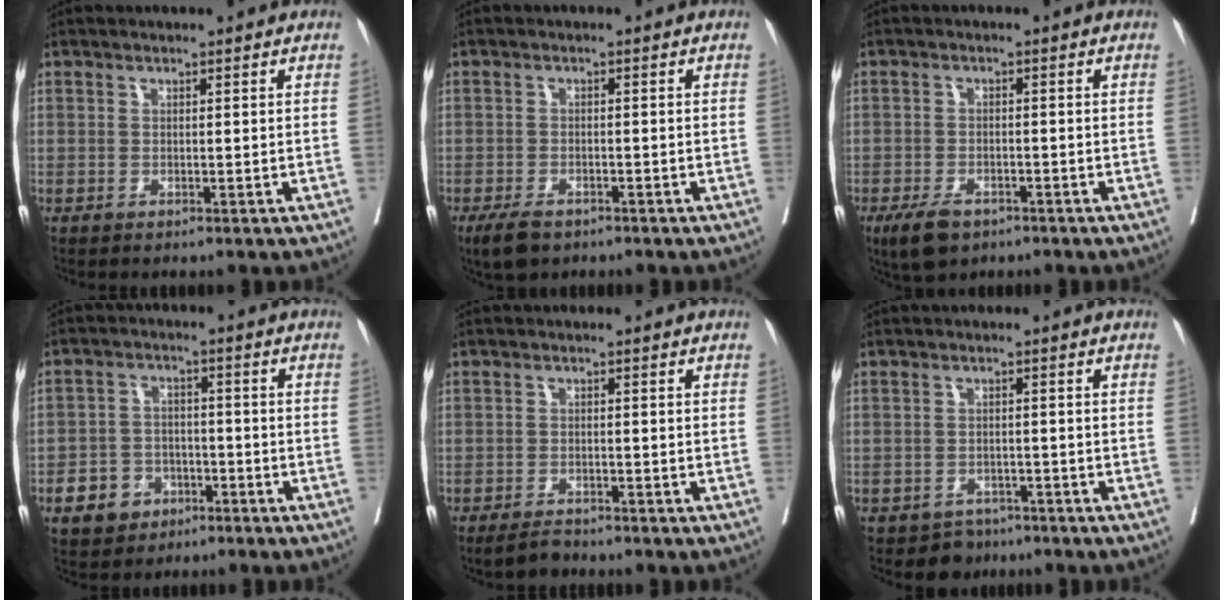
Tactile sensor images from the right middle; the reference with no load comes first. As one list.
[{"total": 4.1, "force": [-2.9, 1.9, 2.1], "torque": [-0.042, -0.006, -0.046]}, {"total": 4.9, "force": [-3.3, 2.4, 2.7], "torque": [-0.054, -0.005, -0.051]}, {"total": 5.9, "force": [-2.9, 4.8, 1.7], "torque": [-0.034, 0.012, -0.043]}, {"total": 2.4, "force": [-2.2, 0.6, 0.7], "torque": [-0.016, -0.004, -0.036]}, {"total": 3.2, "force": [-2.3, 2.1, -0.2], "torque": [-0.001, 0.008, -0.034]}]